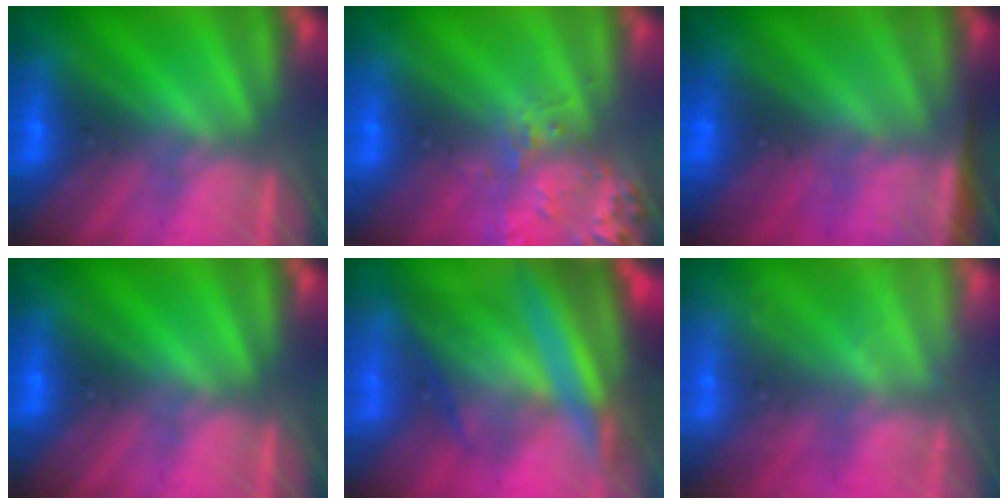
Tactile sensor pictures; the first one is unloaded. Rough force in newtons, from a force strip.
{"total": 2.7}
{"total": 13.7}
{"total": 0.0}
{"total": 7.6}
{"total": 2.2}